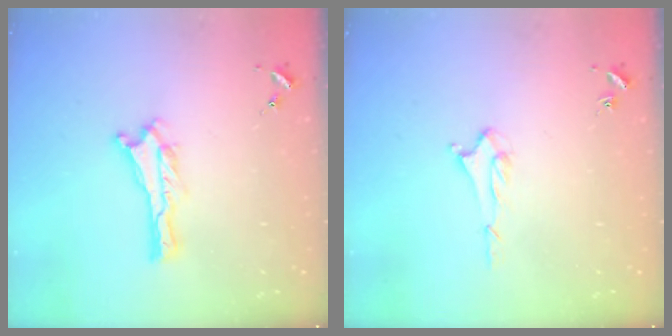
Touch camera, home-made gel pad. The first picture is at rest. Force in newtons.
{"total": 1.7, "press": 1.6, "slide": 0.4}